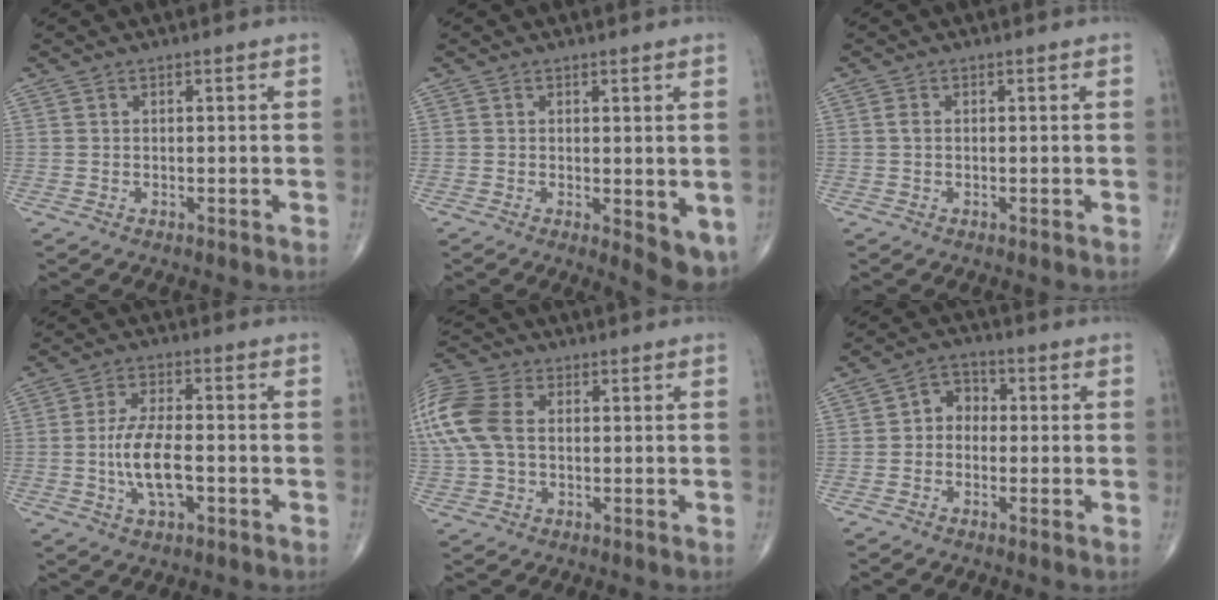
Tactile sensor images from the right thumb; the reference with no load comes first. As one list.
[{"total": 5.9, "force": [-0.6, 2.3, 5.4], "torque": [-0.064, -0.016, -0.005]}, {"total": 0.9, "force": [0.0, 0.6, 0.6], "torque": [-0.011, 0.000, -0.002]}, {"total": 8.9, "force": [-1.7, 3.7, 7.9], "torque": [-0.158, 0.009, -0.033]}, {"total": 17.0, "force": [2.4, 11.7, 12.1], "torque": [-0.323, 0.029, 0.046]}, {"total": 4.8, "force": [-0.4, 4.0, 2.7], "torque": [-0.016, 0.021, -0.022]}]